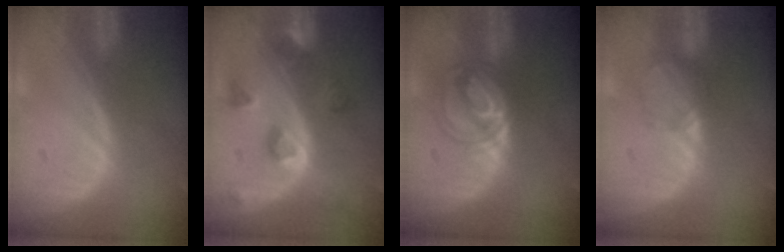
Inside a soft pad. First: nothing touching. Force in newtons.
{"total": 7.6, "press": 6.8, "slide": 3.4}
{"total": 6.0, "press": 5.6, "slide": 2.1}
{"total": 2.2, "press": 2.2, "slide": 0.2}